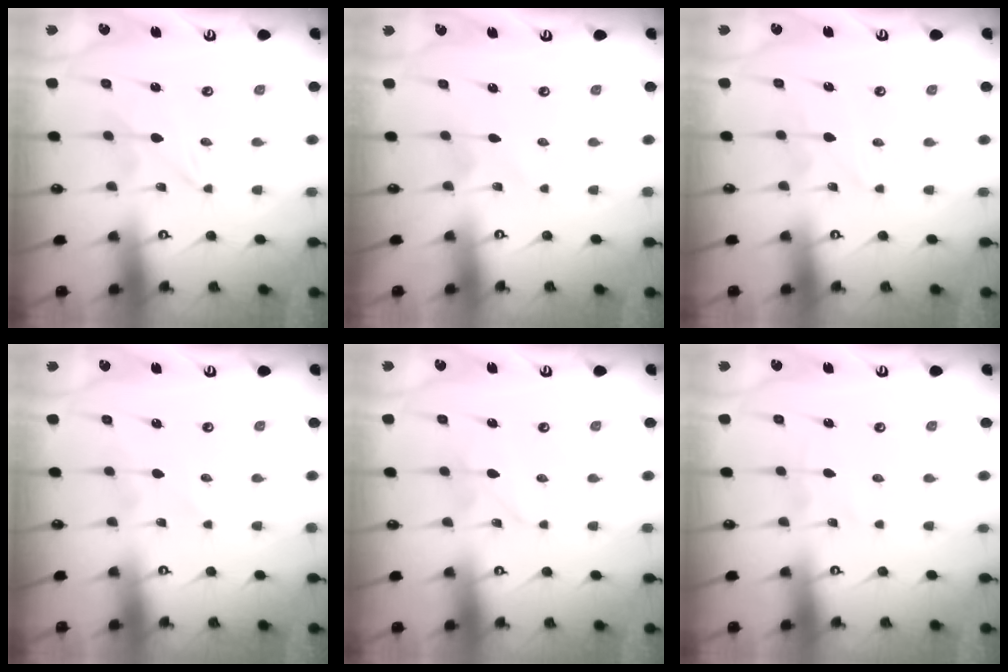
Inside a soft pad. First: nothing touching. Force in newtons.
{"total": 1.8, "press": 1.8, "slide": 0.2}
{"total": 1.5, "press": 1.4, "slide": 0.2}
{"total": 0.9, "press": 0.9, "slide": 0.2}
{"total": 1.6, "press": 1.6, "slide": 0.1}
{"total": 1.1, "press": 1.1, "slide": 0.0}